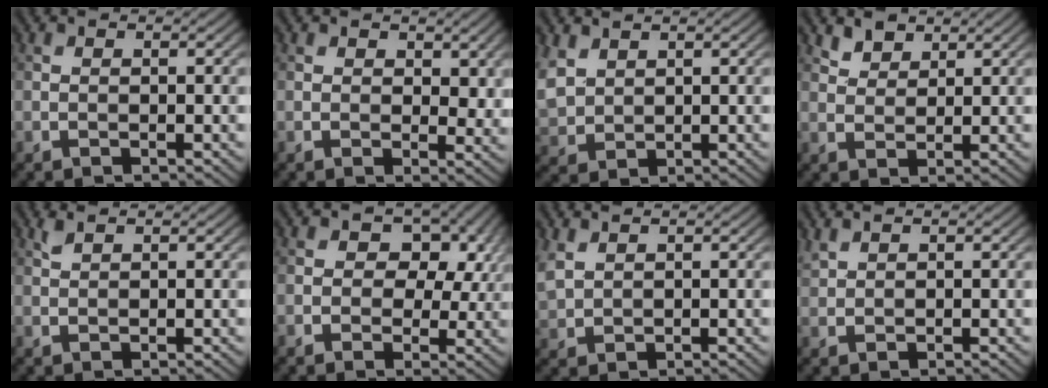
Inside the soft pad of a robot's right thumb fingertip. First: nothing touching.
{"total": 3.5, "force": [1.5, 2.2, 2.4], "torque": [-0.037, -0.005, 0.023]}
{"total": 4.8, "force": [2.6, 3.2, 2.5], "torque": [-0.084, 0.002, 0.062]}
{"total": 2.7, "force": [2.2, 1.2, 0.9], "torque": [-0.021, -0.001, 0.049]}
{"total": 1.1, "force": [0.9, 0.1, 0.6], "torque": [-0.022, 0.004, 0.021]}
{"total": 9.3, "force": [2.7, 6.4, 6.2], "torque": [-0.080, 0.005, 0.030]}
{"total": 3.1, "force": [2.0, 1.7, 1.7], "torque": [-0.060, 0.005, 0.051]}
{"total": 1.5, "force": [1.3, 0.3, 0.5], "torque": [-0.021, 0.006, 0.037]}